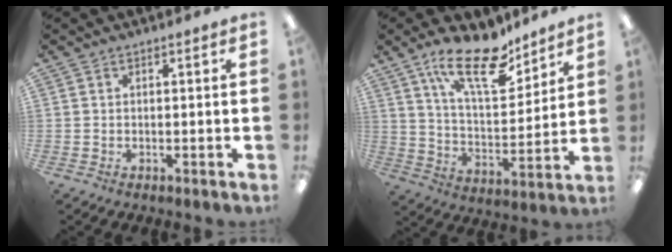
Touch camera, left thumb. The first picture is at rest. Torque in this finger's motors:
{"motor_torque": [0.33, 0.26, 1.46, -1.31, 0.28]}